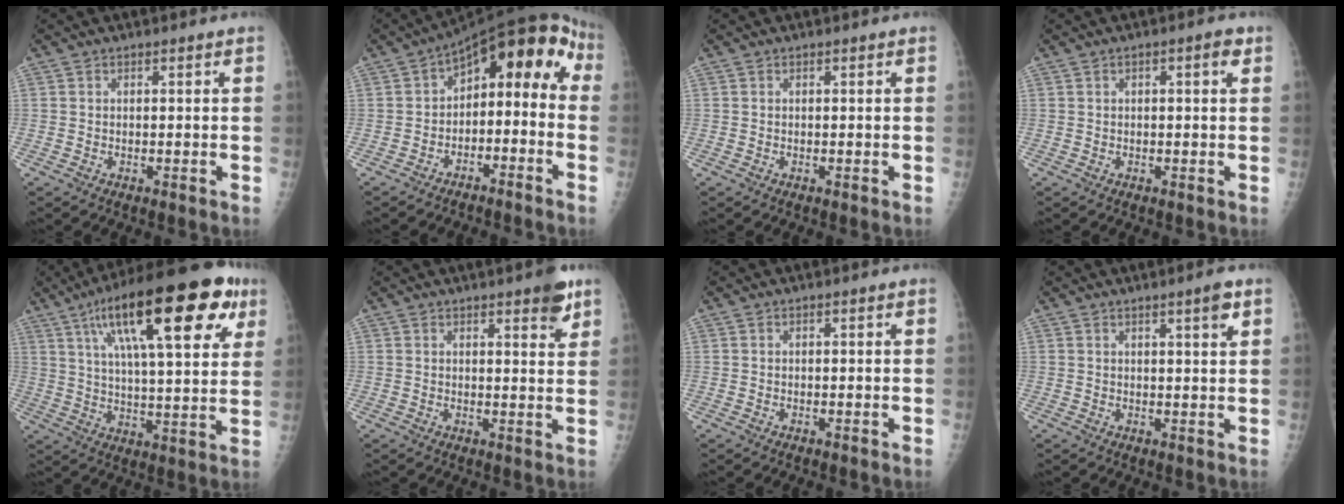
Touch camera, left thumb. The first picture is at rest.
{"total": 13.5, "force": [-2.8, 8.1, 10.4], "torque": [-0.113, 0.083, -0.047]}
{"total": 0.0}
{"total": 2.3, "force": [0.8, 0.7, 2.0], "torque": [-0.028, 0.004, 0.008]}
{"total": 26.6, "force": [12.4, 8.3, 22.1], "torque": [-0.323, -0.001, 0.190]}
{"total": 5.1, "force": [3.2, 1.4, 3.8], "torque": [-0.037, -0.016, 0.037]}
{"total": 0.0}
{"total": 3.2, "force": [1.9, 0.2, 2.6], "torque": [-0.036, -0.011, 0.028]}